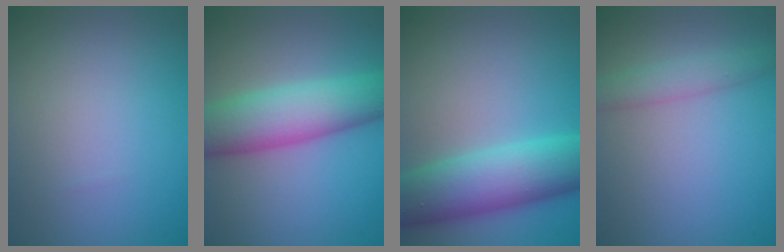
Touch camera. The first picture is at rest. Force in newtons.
{"total": 8.2, "press": 8.2, "slide": 0.2}
{"total": 8.9, "press": 8.9, "slide": 0.2}
{"total": 2.4, "press": 2.4, "slide": 0.1}